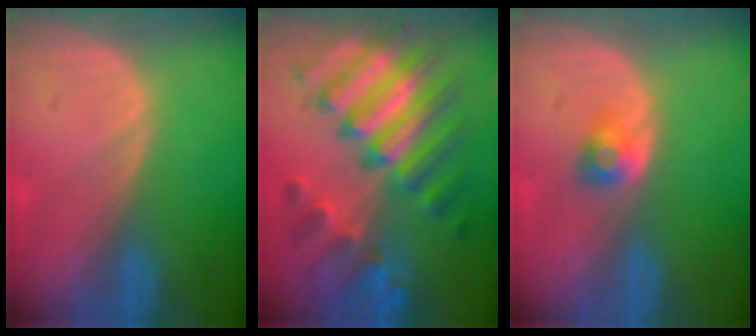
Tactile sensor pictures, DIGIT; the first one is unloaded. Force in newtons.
{"total": 11.9, "press": 11.8, "slide": 1.0}
{"total": 2.7, "press": 2.4, "slide": 1.2}